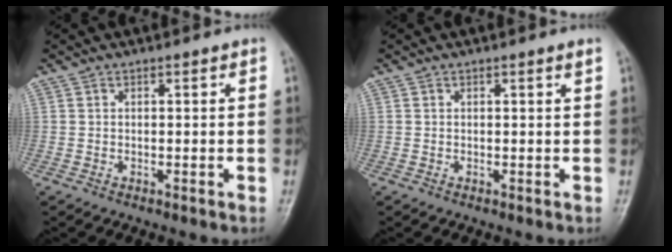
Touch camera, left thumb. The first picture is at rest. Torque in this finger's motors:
{"motor_torque": [0.01, -0.04, 0.16, 0.04, 0.00]}